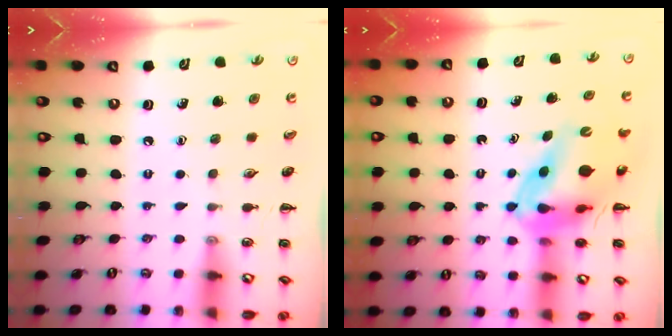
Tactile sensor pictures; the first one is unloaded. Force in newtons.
{"total": 11.5, "press": 11.0, "slide": 3.5}